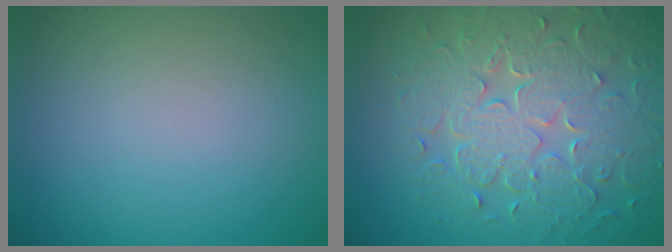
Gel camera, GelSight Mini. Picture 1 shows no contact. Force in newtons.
{"total": 8.9, "press": 6.2, "slide": 6.4}